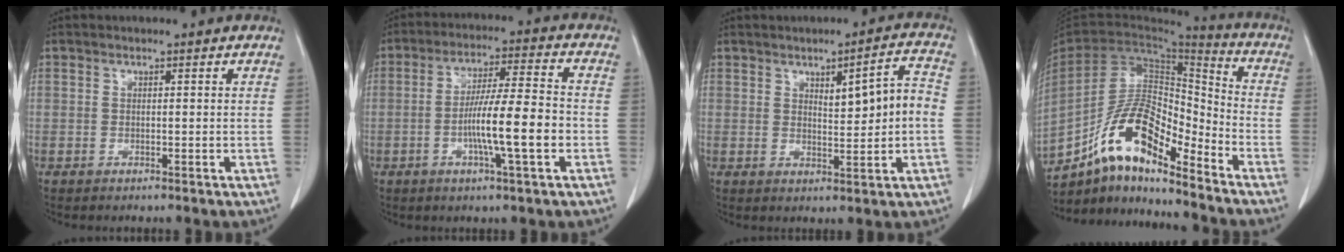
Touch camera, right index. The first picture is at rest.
{"total": 10.8, "force": [-2.7, 0.4, 10.4], "torque": [-0.182, 0.002, -0.051]}
{"total": 6.9, "force": [0.5, 1.0, 6.9], "torque": [-0.100, 0.015, 0.013]}
{"total": 14.1, "force": [-9.9, 4.0, 9.1], "torque": [-0.172, 0.033, -0.177]}